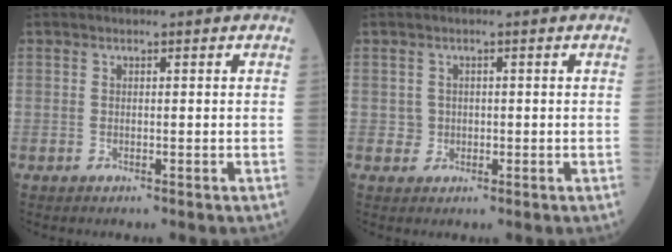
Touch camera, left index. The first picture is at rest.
{"total": 1.5, "force": [0.0, 1.5, 0.2], "torque": [-0.001, 0.002, 0.003]}